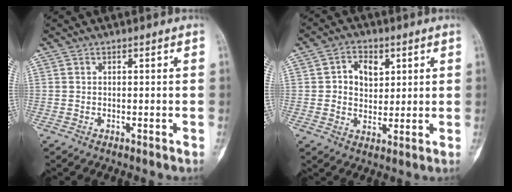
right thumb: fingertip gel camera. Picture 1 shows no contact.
{"total": 6.7, "force": [2.0, 5.1, 3.8], "torque": [-0.024, -0.005, 0.032]}